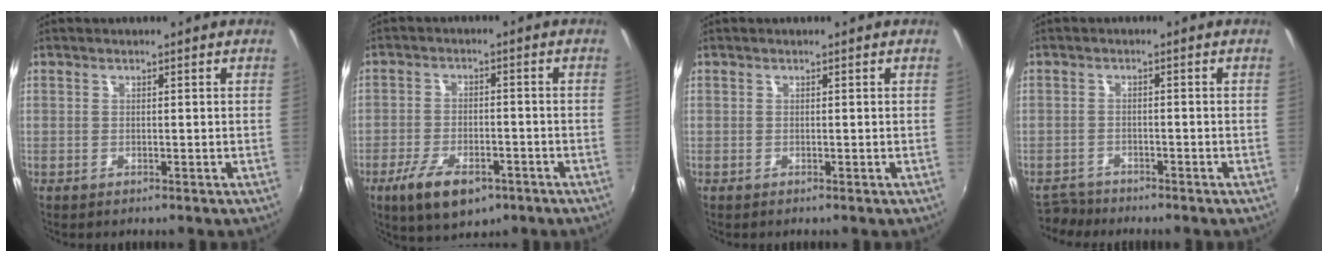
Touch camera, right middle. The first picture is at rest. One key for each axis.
{"total": 10.3, "fx": -5.9, "fy": 4.6, "fz": 7.0, "tx": -0.151, "ty": -0.020, "tz": -0.095}
{"total": 0.0}
{"total": 3.4, "fx": -3.2, "fy": 1.2, "fz": 0.0, "tx": -0.013, "ty": -0.005, "tz": -0.062}